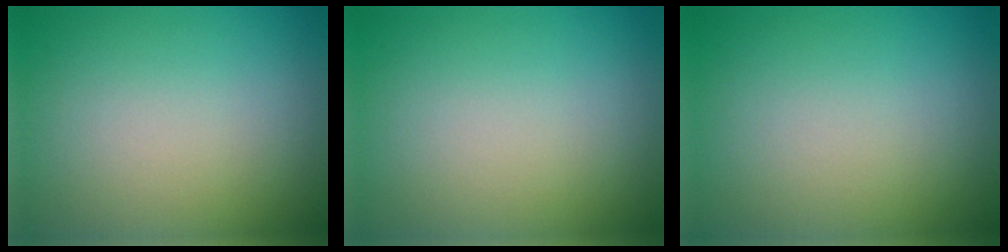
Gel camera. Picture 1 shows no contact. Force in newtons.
{"total": 0.0}
{"total": 0.0}